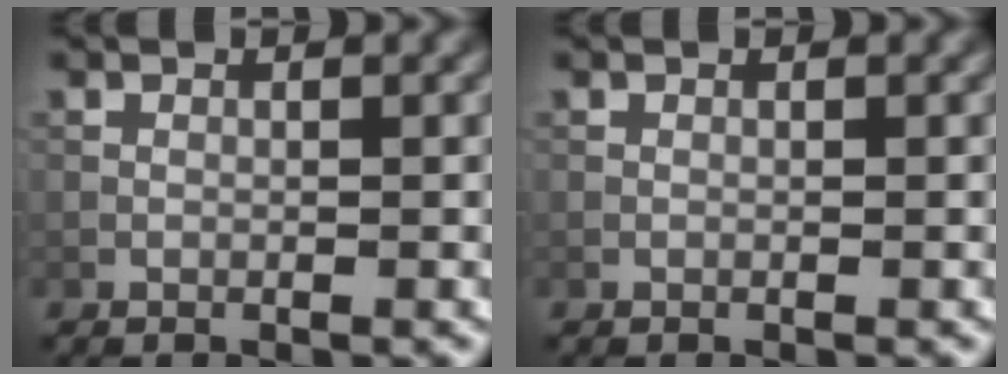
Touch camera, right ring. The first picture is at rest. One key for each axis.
{"total": 0.0}